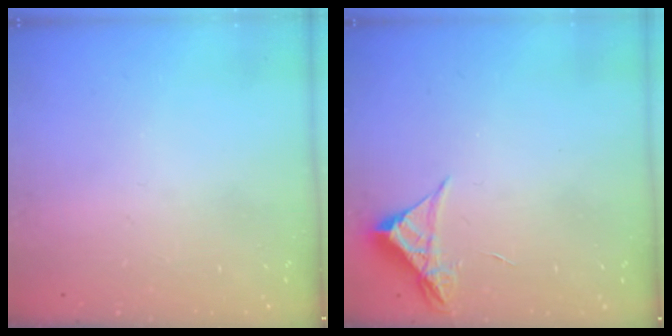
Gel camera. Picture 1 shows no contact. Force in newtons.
{"total": 4.2, "press": 4.2, "slide": 0.4}